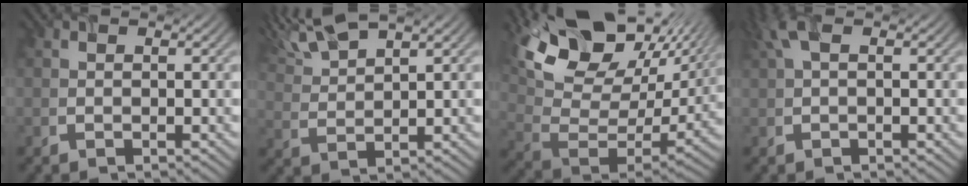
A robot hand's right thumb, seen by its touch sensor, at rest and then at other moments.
{"total": 7.2, "force": [5.3, 1.5, 4.6], "torque": [-0.110, 0.024, 0.111]}
{"total": 18.3, "force": [11.8, 9.3, 10.5], "torque": [-0.230, 0.025, 0.199]}
{"total": 2.8, "force": [1.1, 0.8, 2.4], "torque": [-0.054, 0.009, 0.019]}